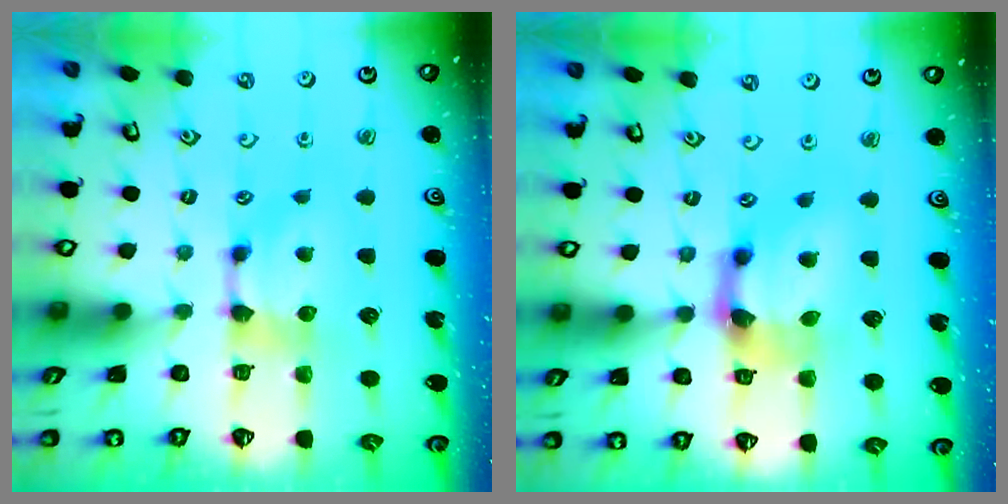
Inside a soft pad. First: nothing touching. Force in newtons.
{"total": 4.8, "press": 4.3, "slide": 2.2}